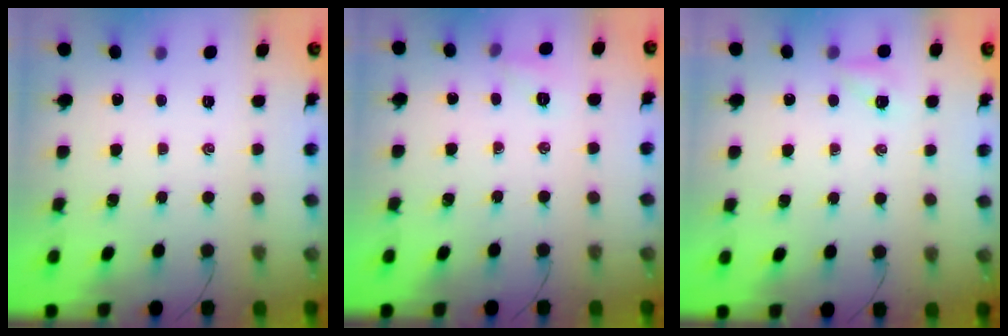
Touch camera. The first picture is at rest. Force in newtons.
{"total": 5.1, "press": 4.9, "slide": 1.4}
{"total": 3.7, "press": 3.5, "slide": 1.3}